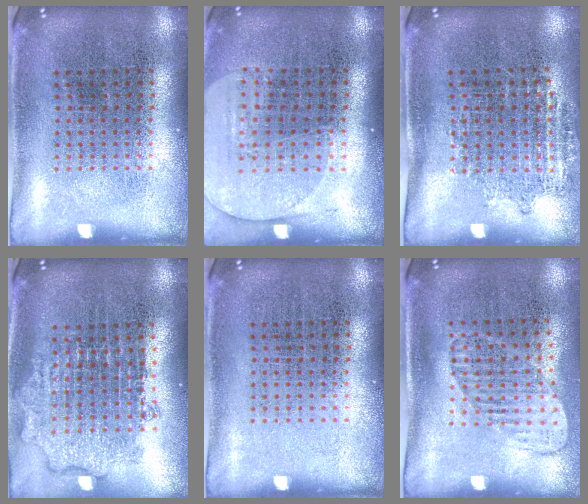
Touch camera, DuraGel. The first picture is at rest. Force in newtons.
{"total": 1.5, "press": 1.4, "slide": 0.6}
{"total": 1.1, "press": 0.9, "slide": 0.6}
{"total": 1.9, "press": 1.5, "slide": 1.2}
{"total": 0.0}
{"total": 1.4, "press": 1.1, "slide": 0.9}